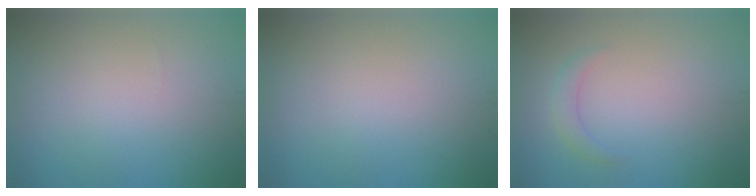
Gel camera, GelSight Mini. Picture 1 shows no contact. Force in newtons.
{"total": 0.0}
{"total": 1.4, "press": 1.4, "slide": 0.0}